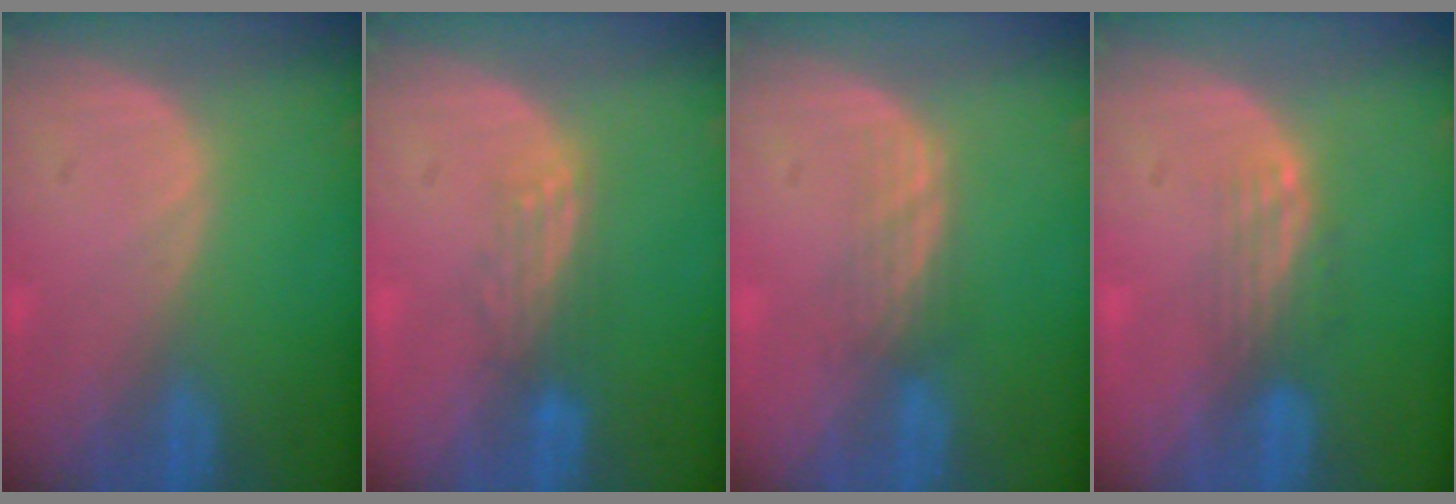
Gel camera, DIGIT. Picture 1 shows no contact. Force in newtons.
{"total": 2.9, "press": 2.7, "slide": 1.1}
{"total": 2.8, "press": 2.5, "slide": 1.2}
{"total": 3.3, "press": 2.7, "slide": 1.9}